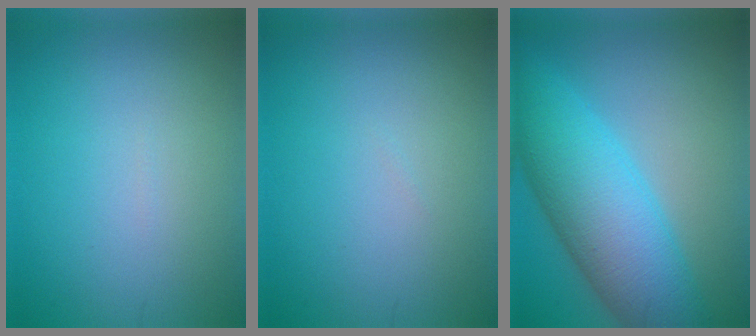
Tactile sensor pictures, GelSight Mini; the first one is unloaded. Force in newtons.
{"total": 0.0}
{"total": 9.9, "press": 9.9, "slide": 0.2}